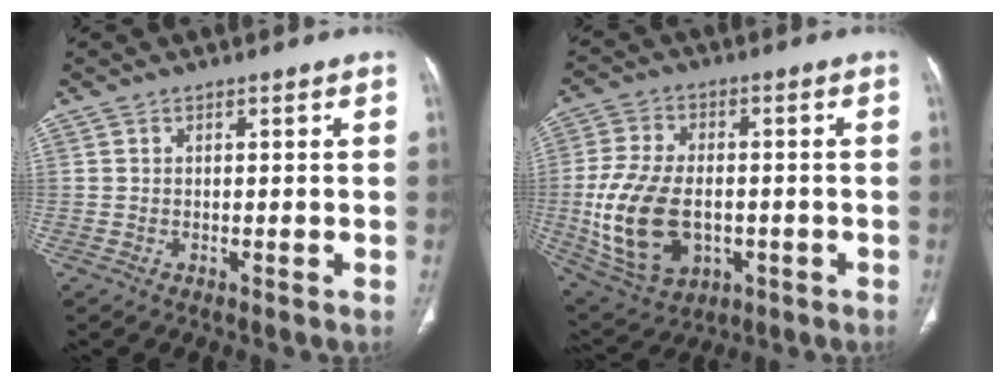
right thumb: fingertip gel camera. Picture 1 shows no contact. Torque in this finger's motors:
{"motor_torque": [-0.21, 1.13, 1.71, 0.07, 0.21]}